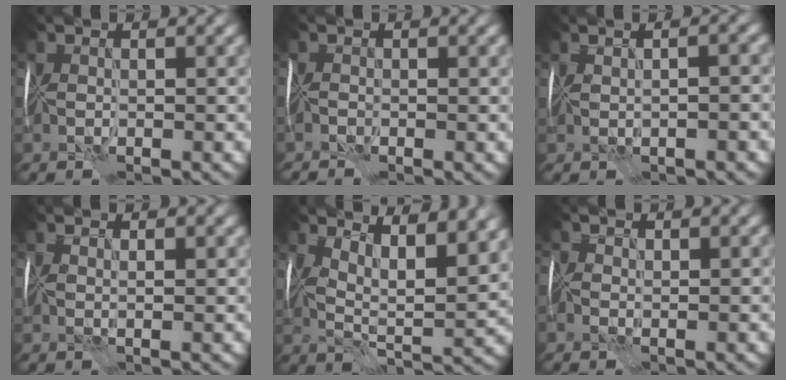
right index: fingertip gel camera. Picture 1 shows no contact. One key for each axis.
{"total": 1.1, "fx": -1.1, "fy": -0.1, "fz": 0.0, "tx": -0.002, "ty": -0.001, "tz": -0.023}
{"total": 2.5, "fx": 0.7, "fy": 0.6, "fz": 2.3, "tx": -0.033, "ty": 0.013, "tz": 0.009}
{"total": 1.4, "fx": 1.2, "fy": -0.3, "fz": 0.5, "tx": -0.006, "ty": 0.002, "tz": 0.021}
{"total": 8.5, "fx": 5.4, "fy": 2.6, "fz": 6.0, "tx": -0.089, "ty": 0.002, "tz": 0.083}
{"total": 1.1, "fx": 0.5, "fy": 0.8, "fz": 0.5, "tx": -0.006, "ty": 0.007, "tz": -0.001}